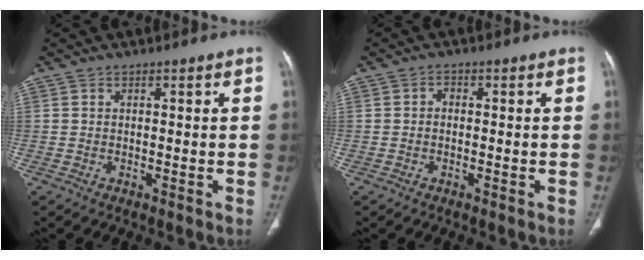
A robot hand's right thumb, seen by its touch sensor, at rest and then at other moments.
{"total": 1.1, "force": [-0.2, 0.8, 0.8], "torque": [-0.009, 0.003, -0.006]}